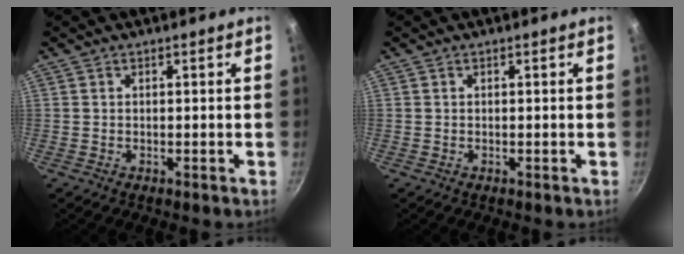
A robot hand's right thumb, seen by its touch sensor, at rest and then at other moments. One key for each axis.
{"total": 0.0}